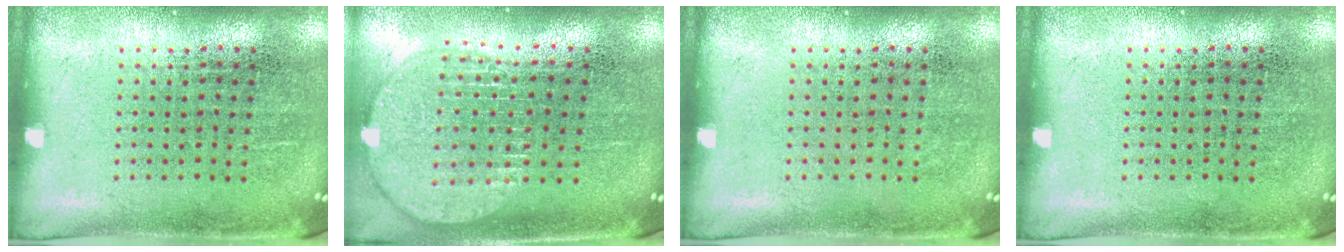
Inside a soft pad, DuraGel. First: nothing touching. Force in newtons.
{"total": 1.9, "press": 1.6, "slide": 1.0}
{"total": 0.0}
{"total": 0.0}